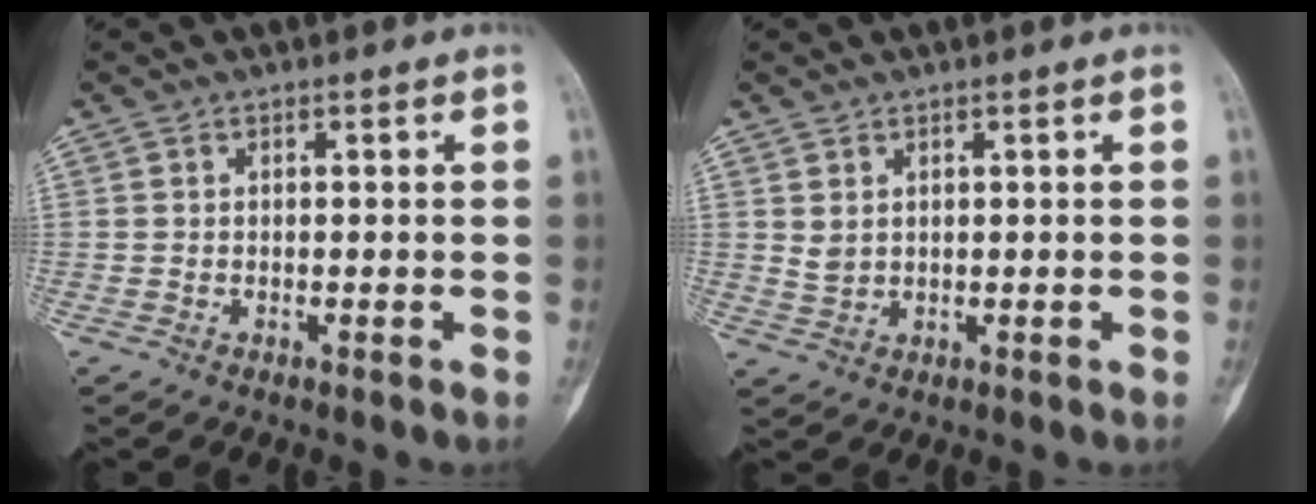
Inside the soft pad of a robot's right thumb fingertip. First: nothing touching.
{"total": 2.1, "force": [1.0, 1.4, 1.3], "torque": [-0.021, -0.007, 0.026]}